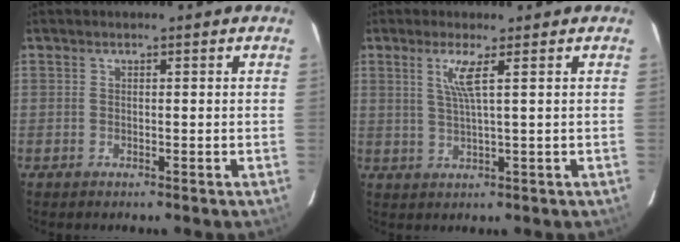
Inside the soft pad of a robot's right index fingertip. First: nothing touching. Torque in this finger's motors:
{"motor_torque": [0.07, 0.02, 0.33, 0.06]}